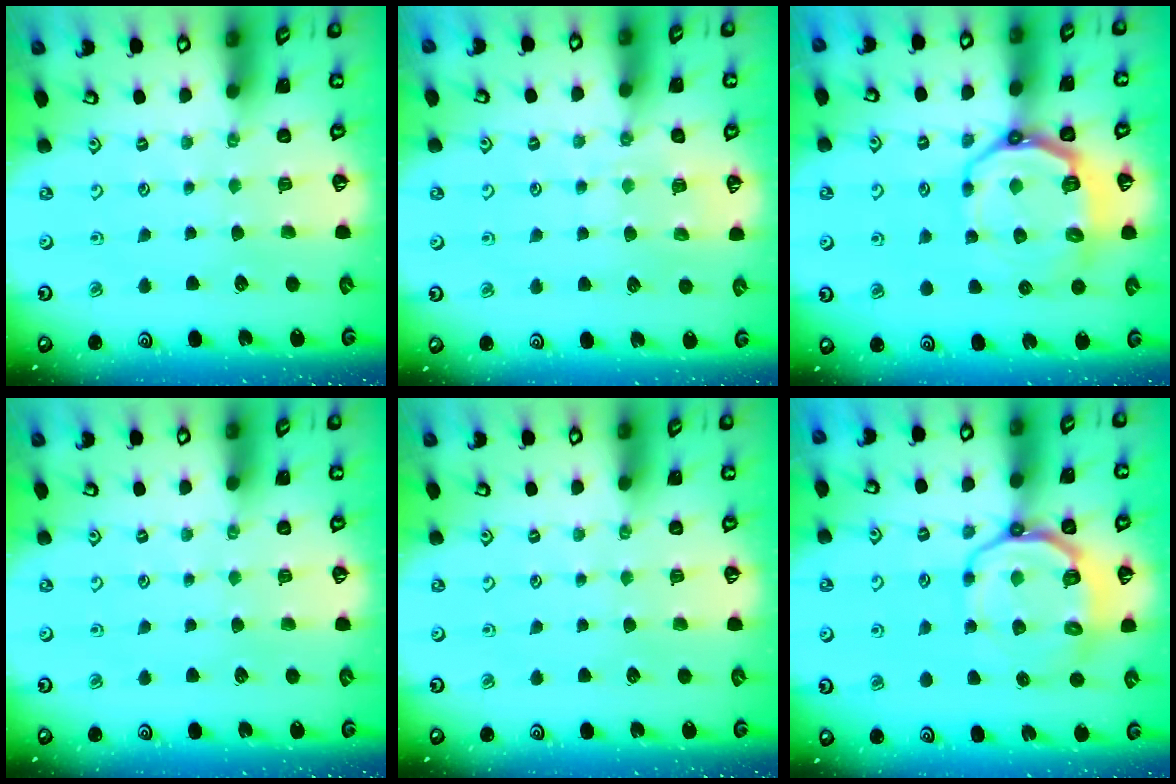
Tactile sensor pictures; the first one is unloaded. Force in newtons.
{"total": 6.0, "press": 5.9, "slide": 0.7}
{"total": 13.3, "press": 12.7, "slide": 3.9}
{"total": 0.0}
{"total": 0.0}
{"total": 12.1, "press": 11.7, "slide": 3.2}